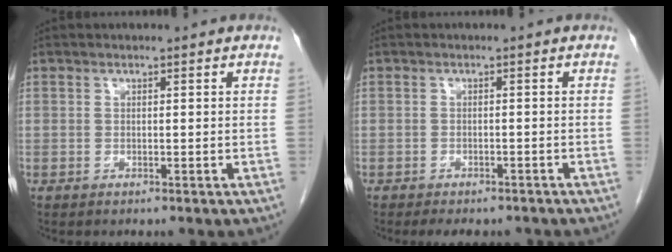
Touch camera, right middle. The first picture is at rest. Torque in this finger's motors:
{"motor_torque": [0.51, -0.41, -0.05, 0.00]}